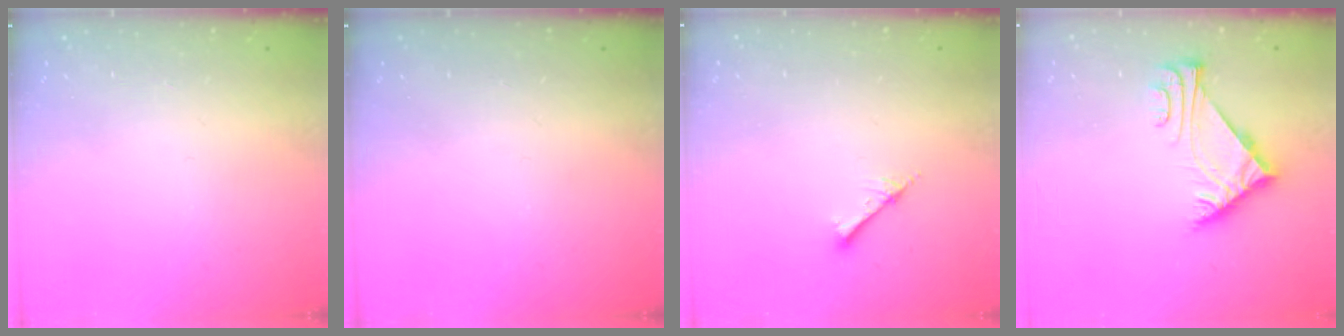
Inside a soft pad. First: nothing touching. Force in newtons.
{"total": 0.0}
{"total": 2.2, "press": 2.2, "slide": 0.3}
{"total": 6.4, "press": 6.3, "slide": 0.9}